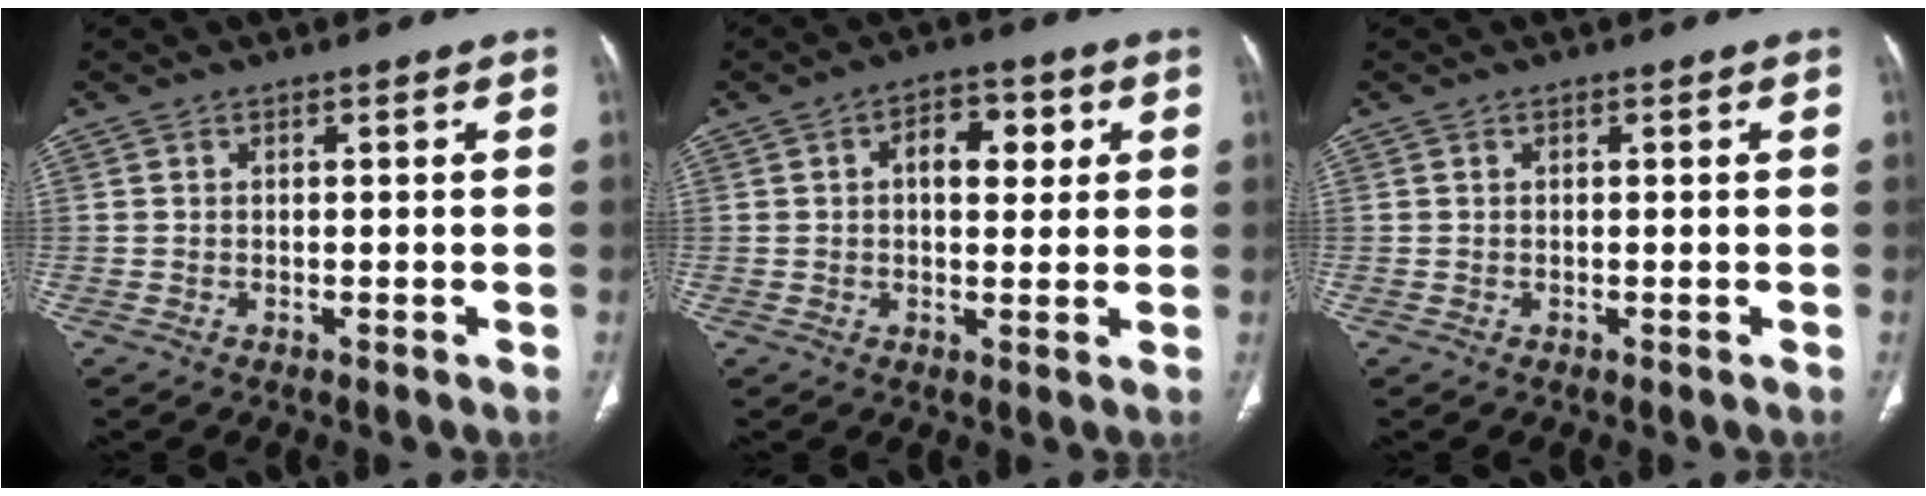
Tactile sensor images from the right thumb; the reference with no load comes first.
{"total": 7.3, "force": [1.9, 4.3, 5.6], "torque": [-0.054, 0.004, 0.026]}
{"total": 0.0}